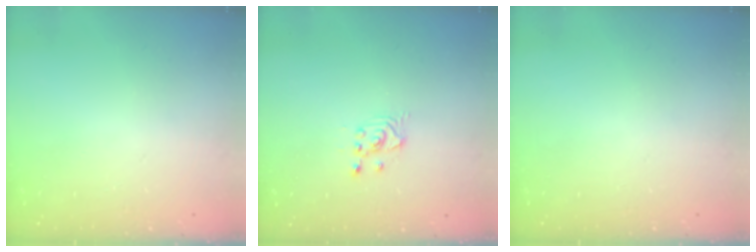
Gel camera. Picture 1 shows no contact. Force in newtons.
{"total": 2.5, "press": 2.5, "slide": 0.3}
{"total": 0.0}